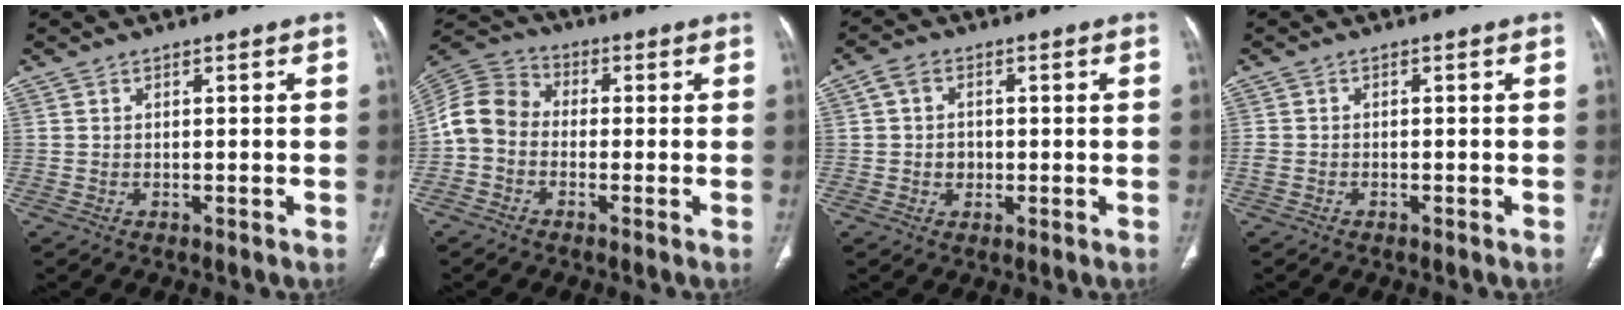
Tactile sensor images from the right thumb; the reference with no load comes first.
{"total": 8.4, "force": [-1.6, 6.7, 4.8], "torque": [-0.088, 0.030, -0.049]}
{"total": 4.4, "force": [0.0, 3.6, 2.4], "torque": [-0.032, 0.005, -0.004]}
{"total": 1.3, "force": [-0.7, 0.9, 0.6], "torque": [-0.015, 0.003, -0.014]}